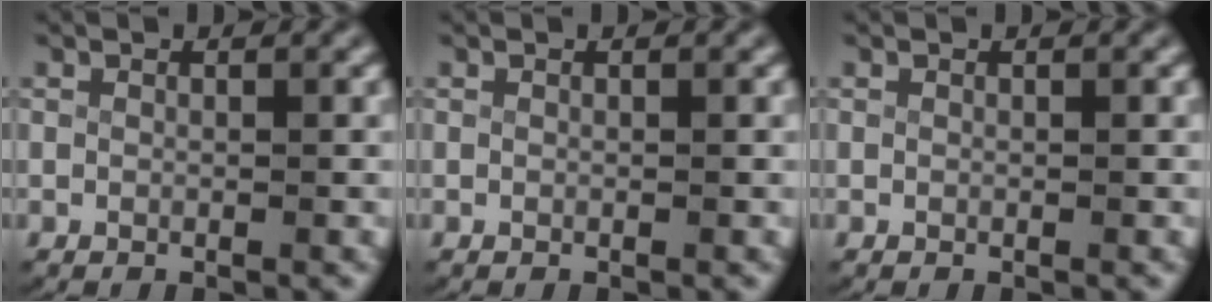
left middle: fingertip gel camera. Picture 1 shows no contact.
{"total": 0.0}
{"total": 0.0}